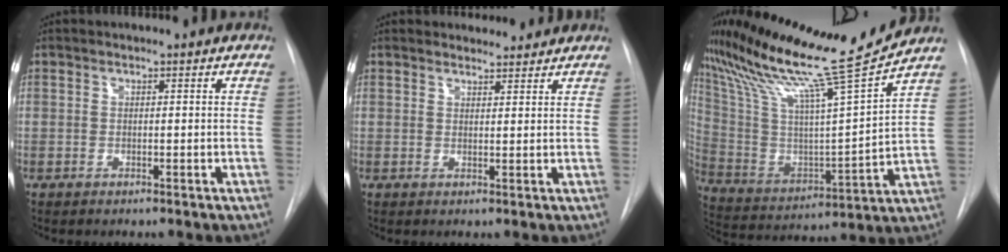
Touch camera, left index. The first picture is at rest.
{"total": 3.3, "force": [3.1, 1.1, 0.2], "torque": [-0.003, 0.006, 0.035]}
{"total": 20.7, "force": [18.0, -1.9, 9.9], "torque": [-0.194, -0.042, 0.304]}